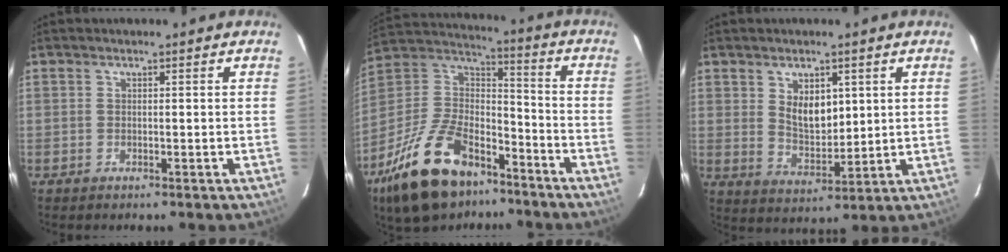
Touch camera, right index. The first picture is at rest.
{"total": 24.8, "force": [-16.1, 12.5, 14.2], "torque": [-0.298, 0.003, -0.268]}
{"total": 7.1, "force": [2.6, 4.1, 5.2], "torque": [-0.084, -0.003, 0.056]}